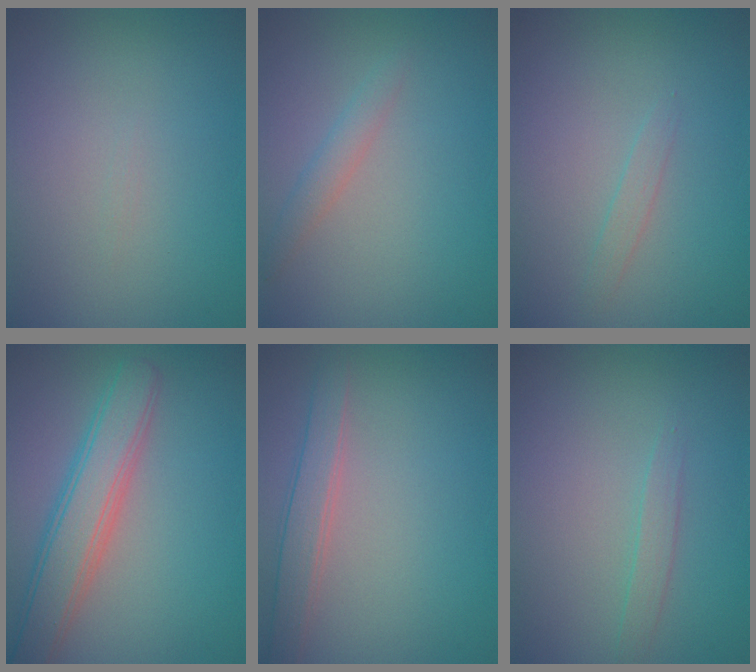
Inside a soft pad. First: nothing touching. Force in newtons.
{"total": 1.3, "press": 1.3, "slide": 0.1}
{"total": 0.8, "press": 0.8, "slide": 0.1}
{"total": 5.1, "press": 5.1, "slide": 0.6}
{"total": 2.6, "press": 2.6, "slide": 0.1}
{"total": 1.2, "press": 1.2, "slide": 0.1}